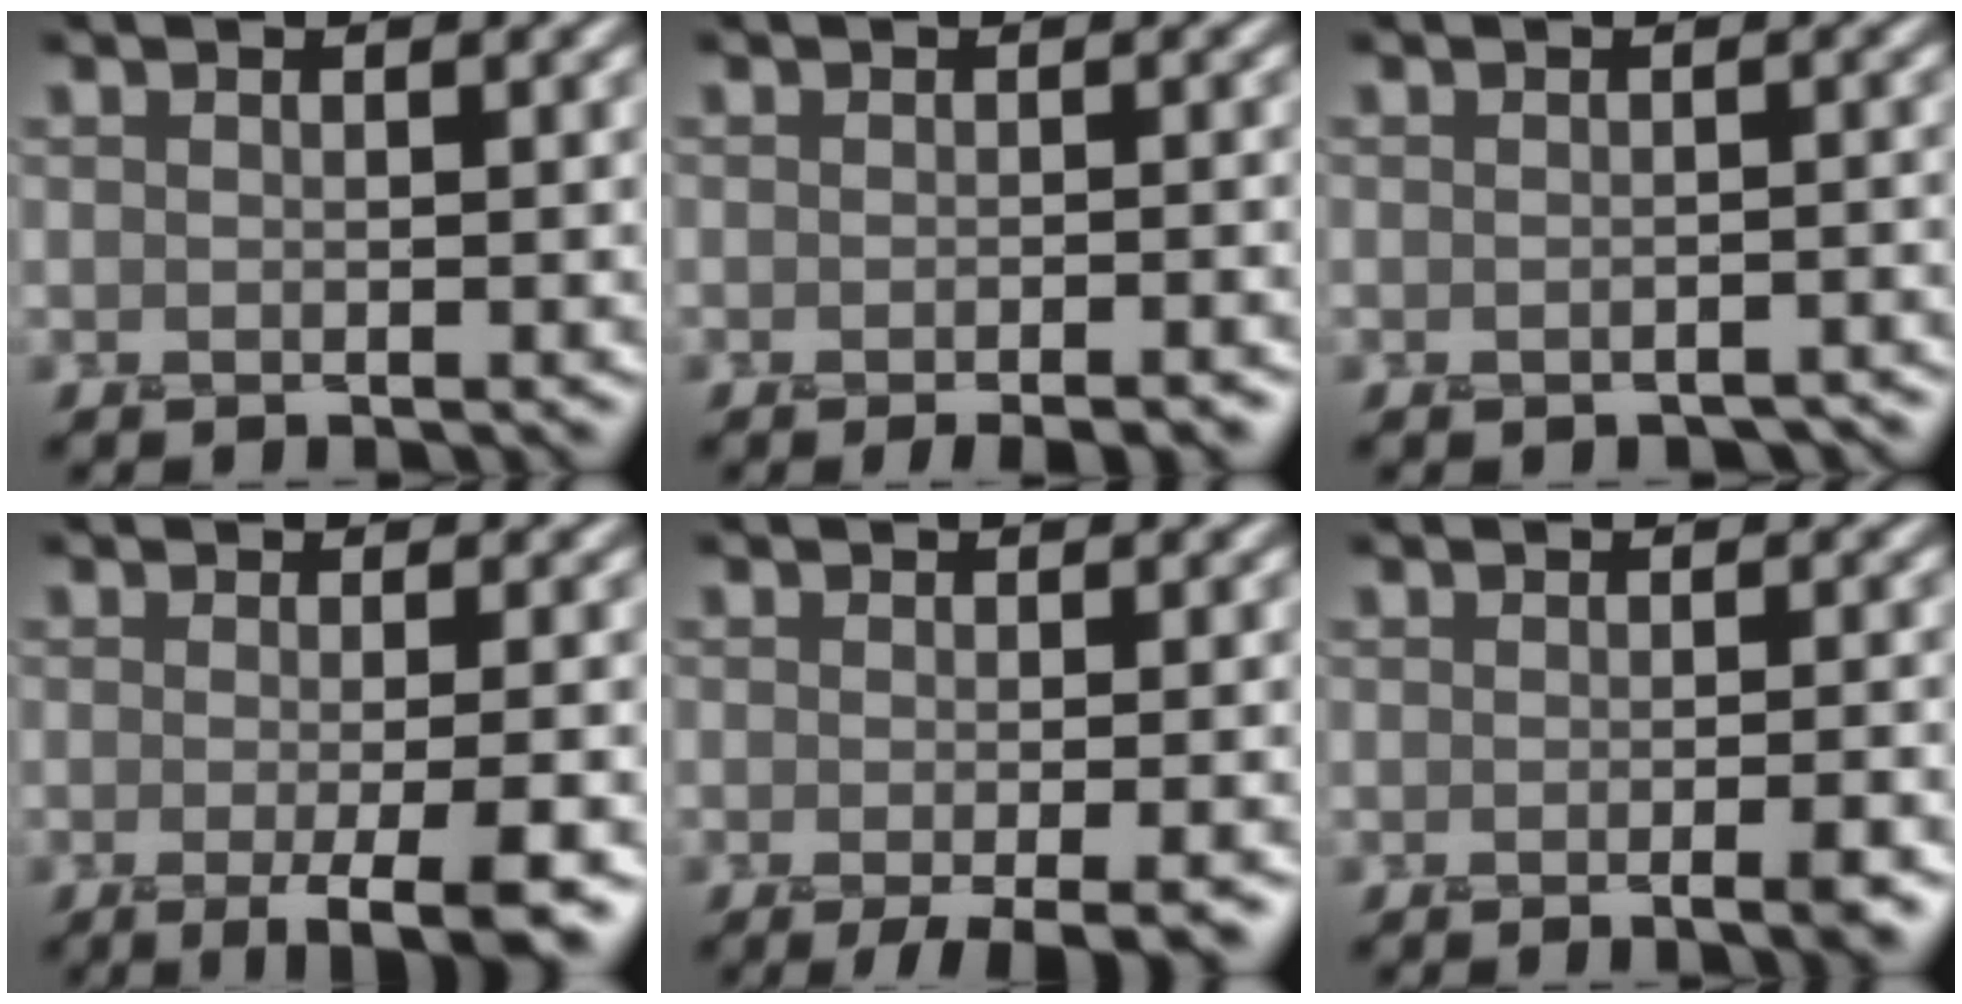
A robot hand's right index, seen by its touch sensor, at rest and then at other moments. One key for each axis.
{"total": 3.0, "fx": -2.2, "fy": 0.7, "fz": 1.9, "tx": -0.018, "ty": -0.004, "tz": -0.025}
{"total": 1.5, "fx": -1.3, "fy": 0.6, "fz": 0.5, "tx": -0.009, "ty": -0.006, "tz": -0.015}
{"total": 5.9, "fx": -2.3, "fy": 1.5, "fz": 5.2, "tx": -0.059, "ty": -0.014, "tz": -0.029}
{"total": 3.7, "fx": -2.0, "fy": 0.8, "fz": 3.0, "tx": -0.042, "ty": -0.007, "tz": -0.034}
{"total": 2.2, "fx": -1.1, "fy": 0.5, "fz": 1.8, "tx": -0.017, "ty": -0.004, "tz": -0.019}